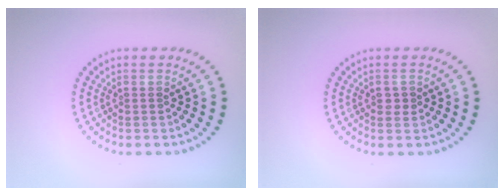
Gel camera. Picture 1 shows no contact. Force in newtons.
{"total": 1.0, "press": 1.0, "slide": 0.0}